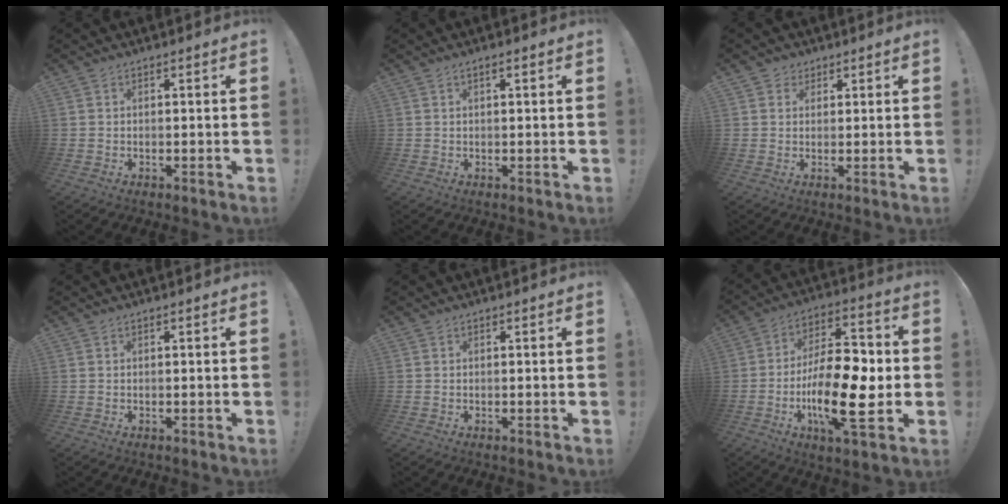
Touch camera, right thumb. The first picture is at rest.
{"total": 1.2, "force": [0.4, 0.1, 1.1], "torque": [-0.029, 0.003, 0.008]}
{"total": 2.8, "force": [1.6, 2.3, 0.4], "torque": [0.001, -0.007, 0.028]}
{"total": 0.0}
{"total": 0.0}
{"total": 21.3, "force": [-5.2, 8.3, 18.9], "torque": [-0.327, 0.023, -0.083]}